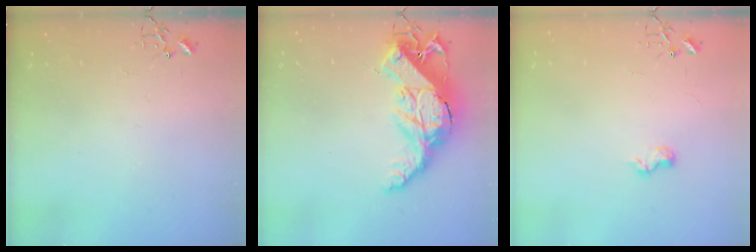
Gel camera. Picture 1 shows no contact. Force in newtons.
{"total": 19.6, "press": 19.6, "slide": 1.2}
{"total": 6.3, "press": 6.3, "slide": 0.8}